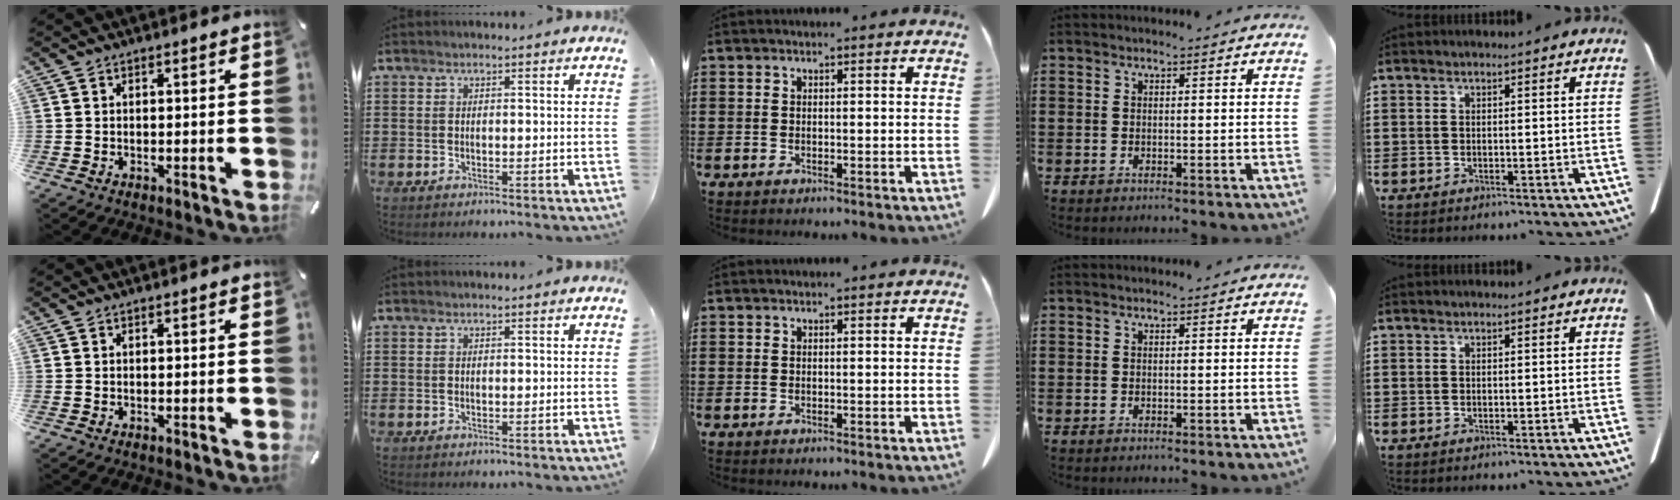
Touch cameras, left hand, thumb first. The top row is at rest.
{}